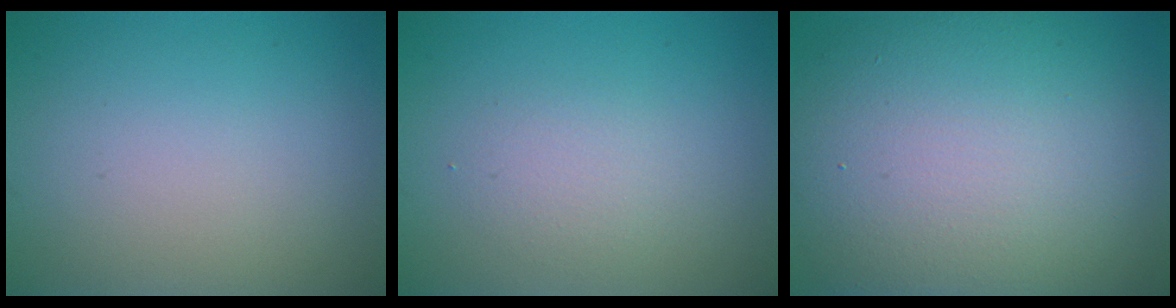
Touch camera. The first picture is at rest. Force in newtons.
{"total": 1.7, "press": 1.7, "slide": 0.1}
{"total": 14.6, "press": 14.6, "slide": 0.4}